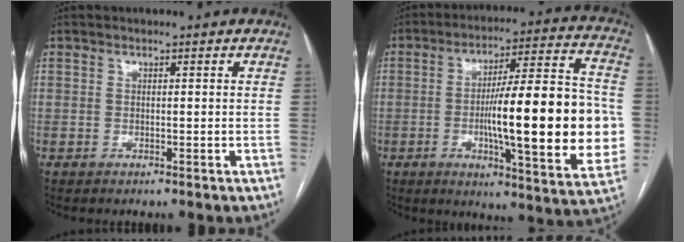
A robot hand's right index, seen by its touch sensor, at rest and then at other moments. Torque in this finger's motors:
{"motor_torque": [2.14, 0.00, 1.05, 0.21]}